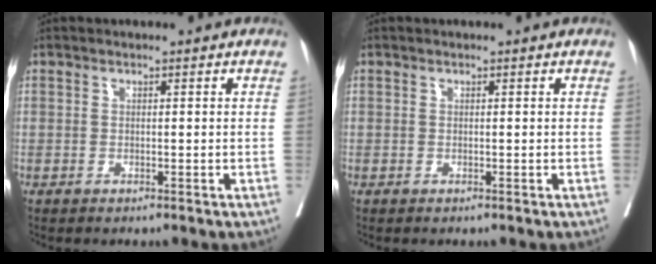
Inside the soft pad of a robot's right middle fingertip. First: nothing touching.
{"total": 0.0}